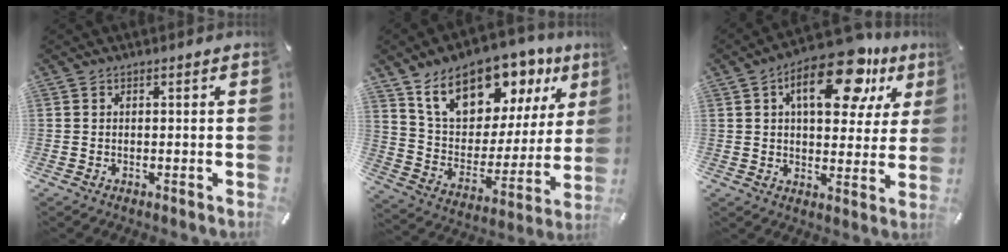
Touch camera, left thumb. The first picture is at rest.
{"total": 17.6, "force": [12.8, 9.9, 6.9], "torque": [-0.126, -0.086, 0.226]}
{"total": 18.7, "force": [9.1, 9.4, 13.4], "torque": [-0.186, -0.035, 0.146]}